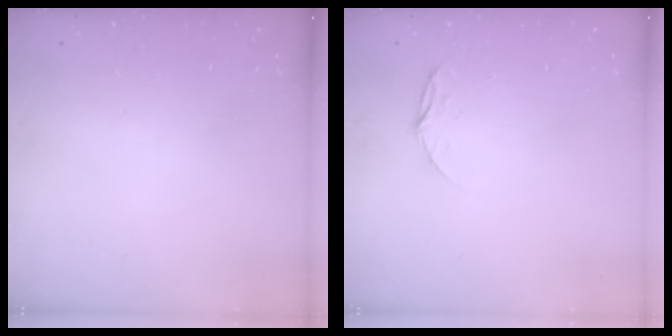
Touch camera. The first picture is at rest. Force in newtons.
{"total": 4.4, "press": 4.4, "slide": 0.4}